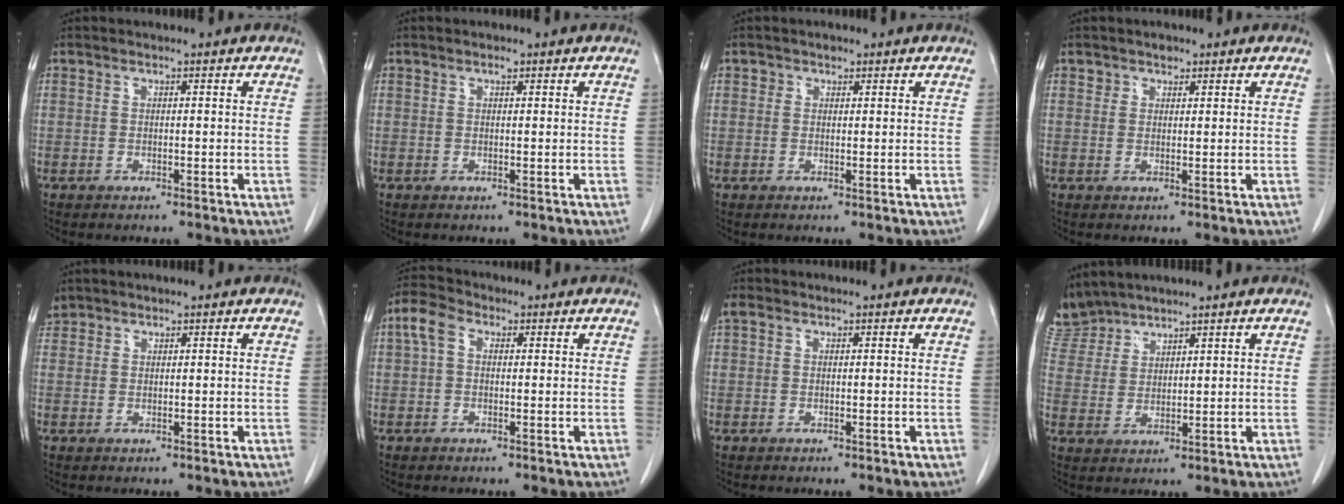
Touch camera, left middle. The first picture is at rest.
{"total": 0.6, "force": [0.4, 0.2, 0.4], "torque": [-0.011, -0.002, 0.006]}
{"total": 1.0, "force": [0.6, 0.8, 0.2], "torque": [0.004, -0.002, 0.006]}
{"total": 1.4, "force": [1.0, 1.0, 0.2], "torque": [0.002, -0.003, 0.013]}
{"total": 1.9, "force": [1.5, 1.1, 0.0], "torque": [0.000, 0.014, 0.031]}
{"total": 3.8, "force": [0.9, 2.4, 2.8], "torque": [-0.066, 0.025, 0.017]}
{"total": 1.0, "force": [0.6, 0.6, 0.4], "torque": [-0.015, 0.019, 0.012]}
{"total": 5.5, "force": [5.4, 0.9, -0.5], "torque": [0.000, 0.008, 0.123]}